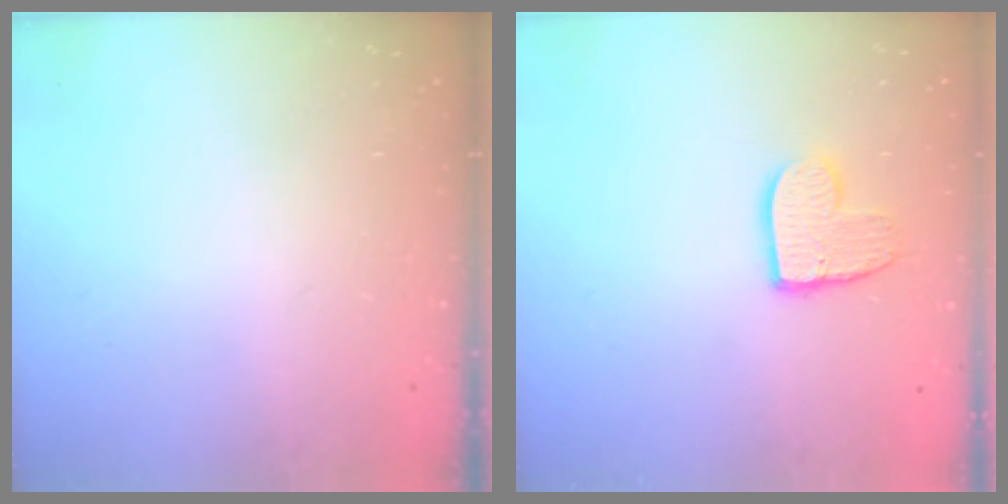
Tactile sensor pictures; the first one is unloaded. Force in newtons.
{"total": 9.2, "press": 9.2, "slide": 0.2}